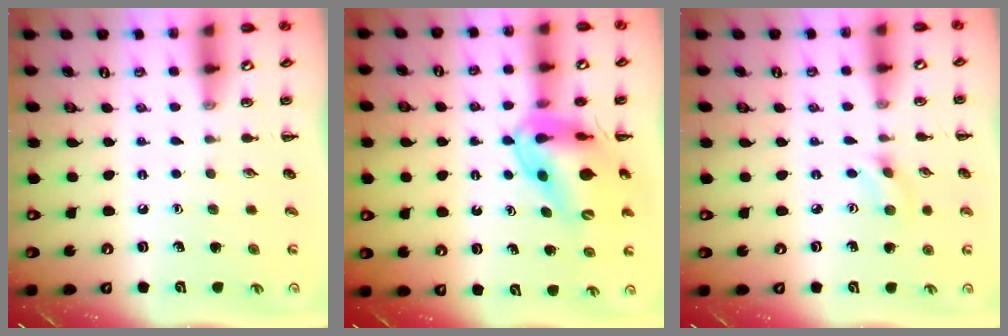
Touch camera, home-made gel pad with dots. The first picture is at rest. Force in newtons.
{"total": 14.0, "press": 13.4, "slide": 4.0}
{"total": 2.3, "press": 2.1, "slide": 0.9}